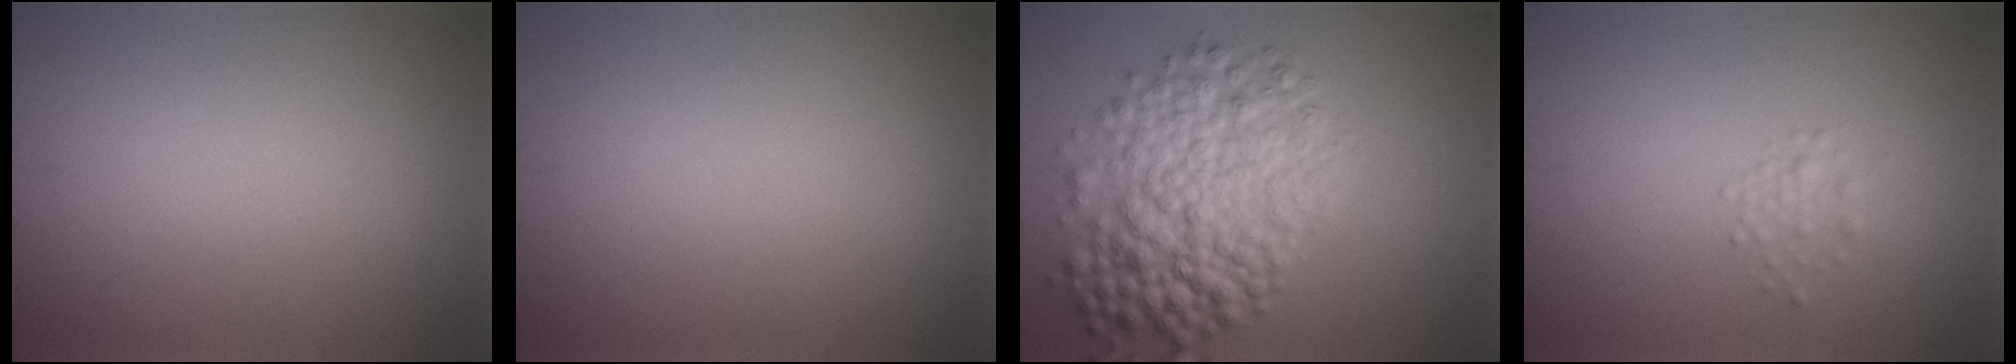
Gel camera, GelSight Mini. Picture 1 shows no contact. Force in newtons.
{"total": 0.0}
{"total": 8.1, "press": 8.1, "slide": 0.1}
{"total": 1.0, "press": 1.0, "slide": 0.0}